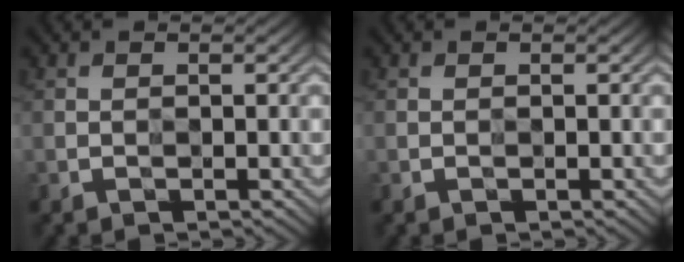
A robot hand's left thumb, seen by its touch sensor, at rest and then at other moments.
{"total": 0.0}